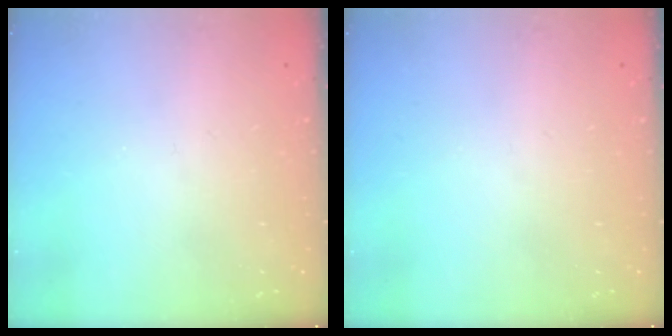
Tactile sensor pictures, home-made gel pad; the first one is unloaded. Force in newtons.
{"total": 0.0}